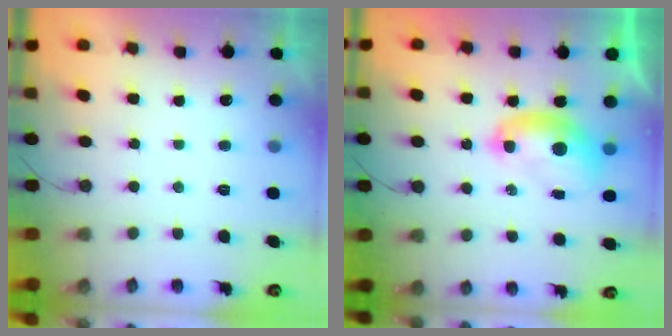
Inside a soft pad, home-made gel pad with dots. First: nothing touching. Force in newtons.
{"total": 7.8, "press": 7.8, "slide": 0.7}